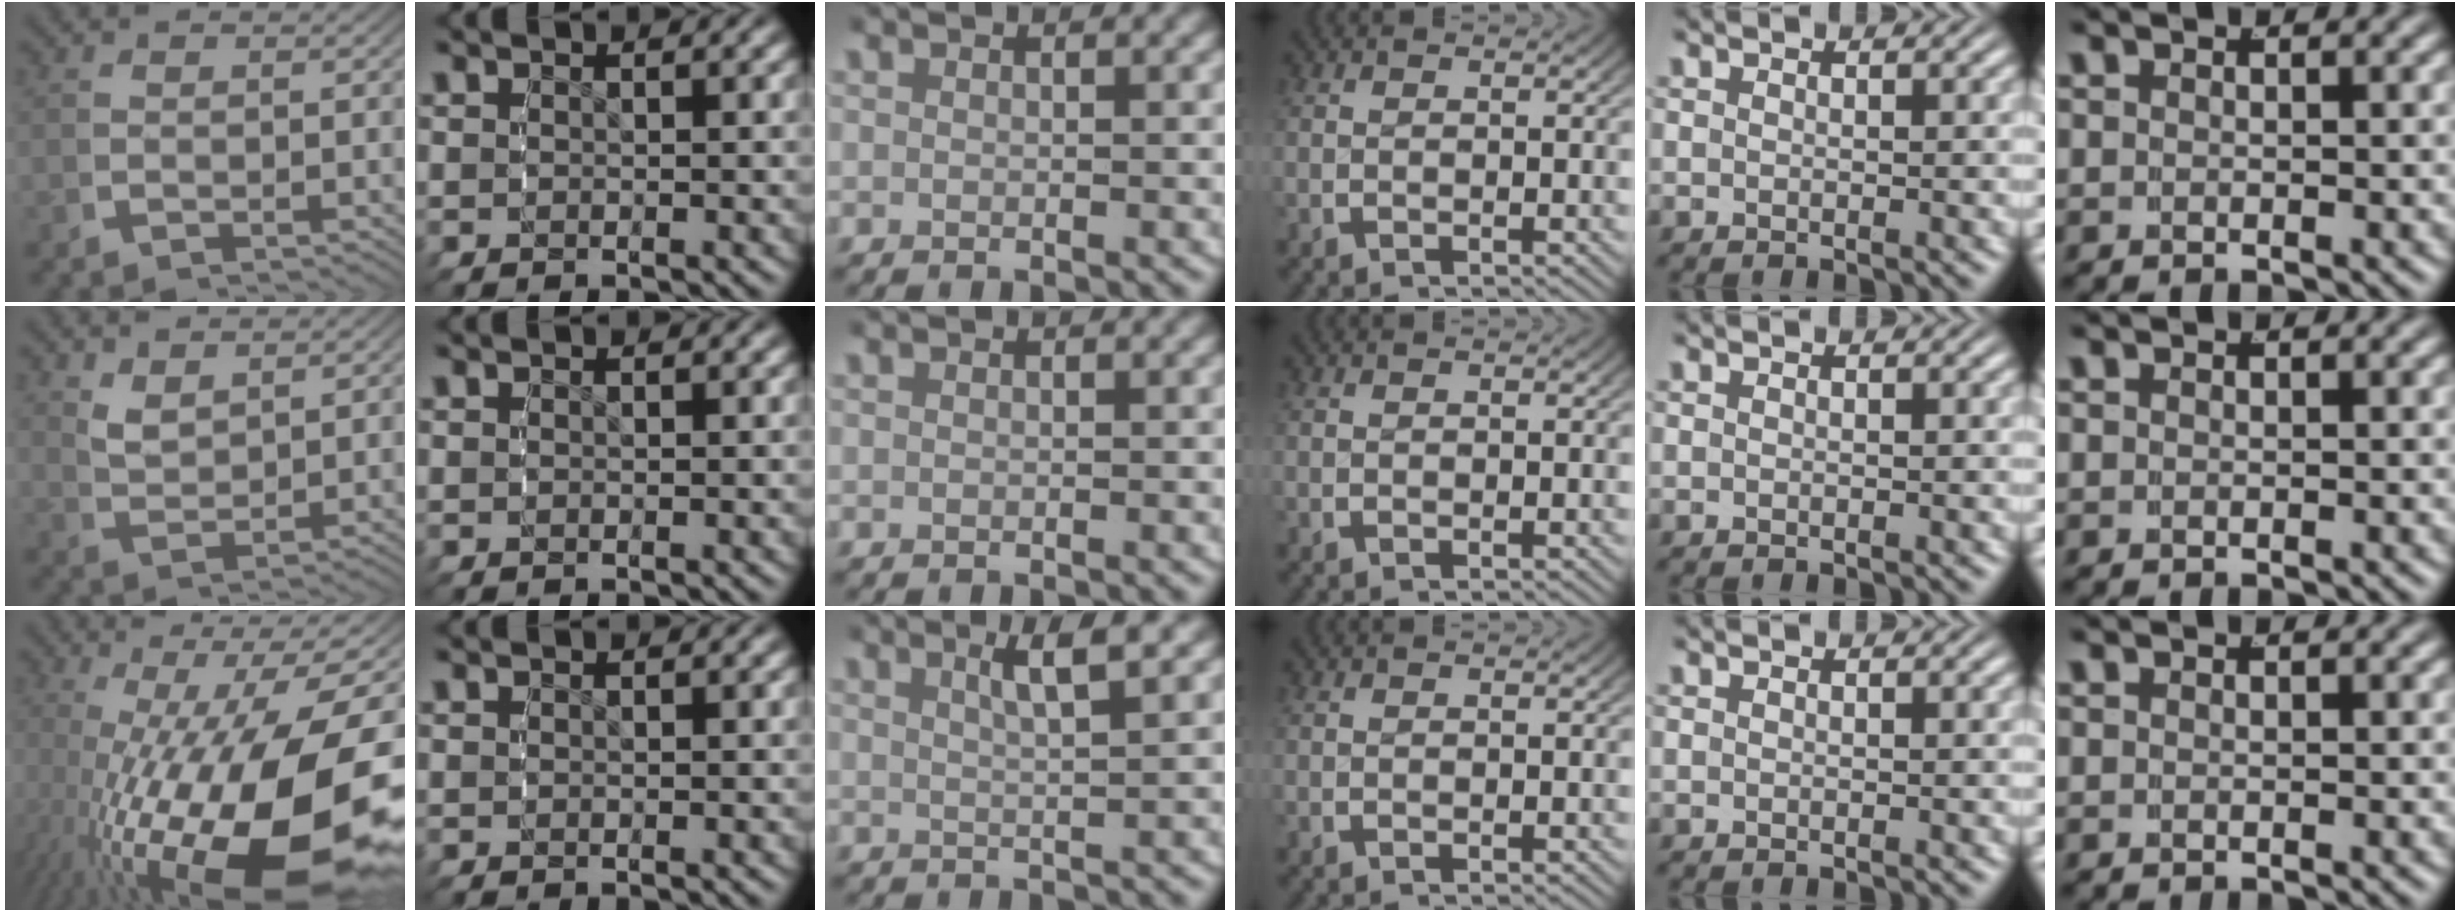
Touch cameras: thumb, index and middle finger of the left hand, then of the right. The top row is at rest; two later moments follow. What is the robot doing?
{"motion": "grasp_and_lifting", "object": "dispenser bottle"}